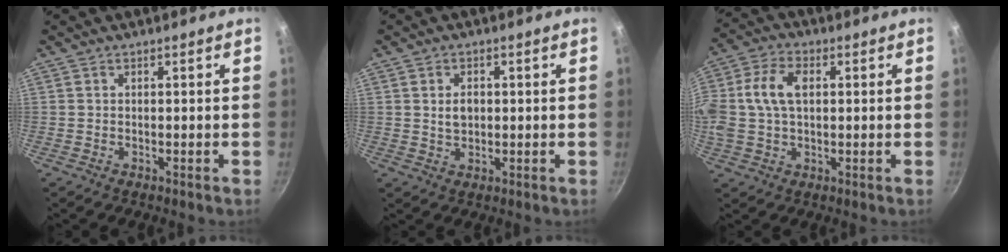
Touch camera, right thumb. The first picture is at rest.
{"total": 3.7, "force": [0.5, 2.6, 2.6], "torque": [-0.035, 0.000, 0.011]}
{"total": 12.5, "force": [1.9, 7.9, 9.4], "torque": [-0.191, 0.022, 0.026]}